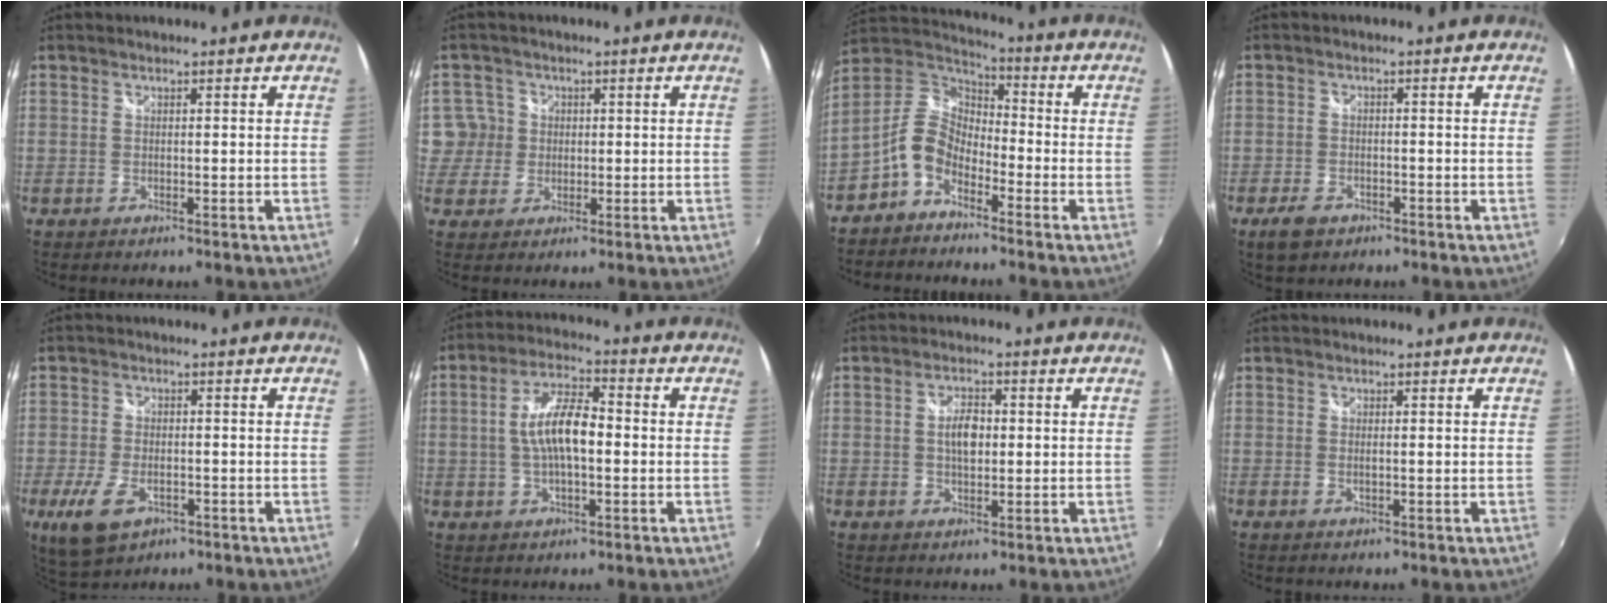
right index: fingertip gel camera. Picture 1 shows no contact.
{"total": 5.0, "force": [0.4, 5.0, 0.3], "torque": [0.009, 0.015, 0.006]}
{"total": 9.3, "force": [-5.0, 5.6, 5.5], "torque": [-0.117, 0.024, -0.108]}
{"total": 4.8, "force": [-3.1, 2.8, 2.4], "torque": [-0.065, -0.004, -0.050]}
{"total": 9.1, "force": [-4.1, 4.9, 6.6], "torque": [-0.155, -0.021, -0.068]}
{"total": 9.5, "force": [-0.4, 3.6, 8.8], "torque": [-0.170, 0.011, -0.006]}
{"total": 4.7, "force": [0.2, 2.5, 4.0], "torque": [-0.071, 0.006, 0.004]}
{"total": 1.0, "force": [-0.1, 0.3, 1.0], "torque": [-0.019, 0.000, -0.002]}